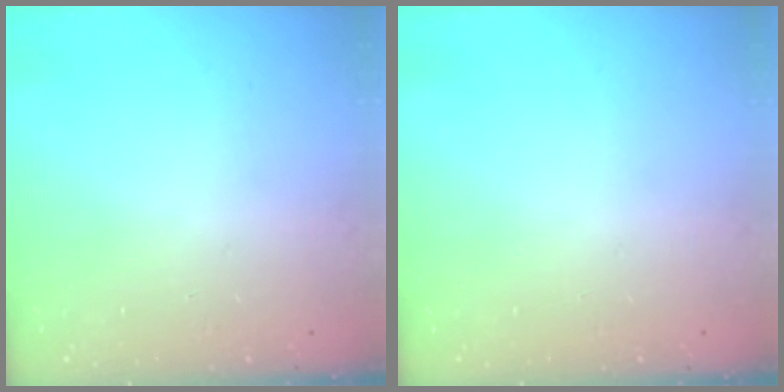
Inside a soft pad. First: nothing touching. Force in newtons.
{"total": 0.0}